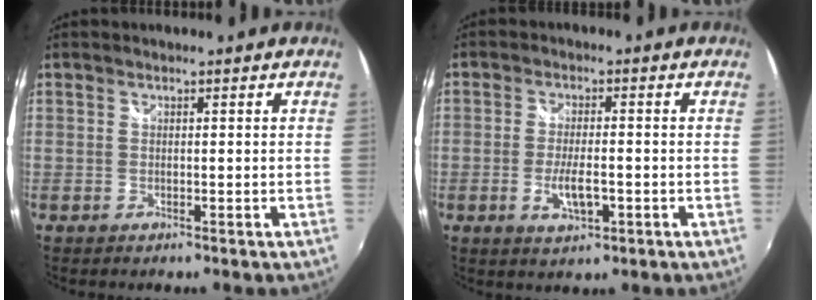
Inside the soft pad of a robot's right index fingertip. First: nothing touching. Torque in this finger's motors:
{"motor_torque": [0.08, 0.00, 0.25, 0.03]}